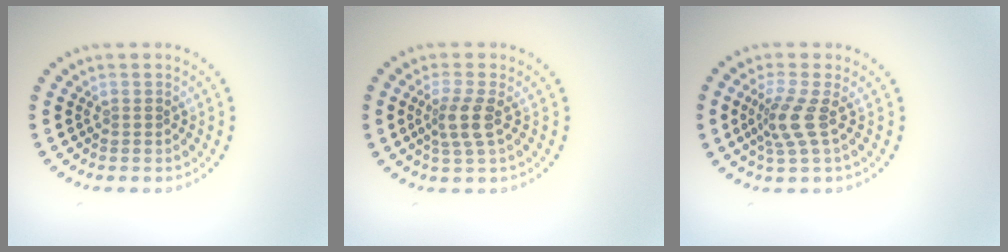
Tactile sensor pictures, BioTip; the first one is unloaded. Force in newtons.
{"total": 2.5, "press": 2.1, "slide": 1.4}
{"total": 2.8, "press": 2.0, "slide": 2.0}